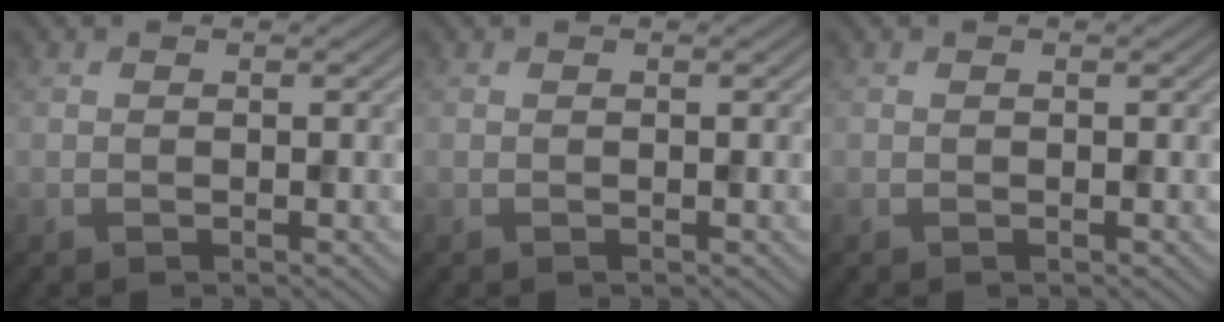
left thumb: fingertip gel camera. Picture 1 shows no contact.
{"total": 0.0}
{"total": 0.0}